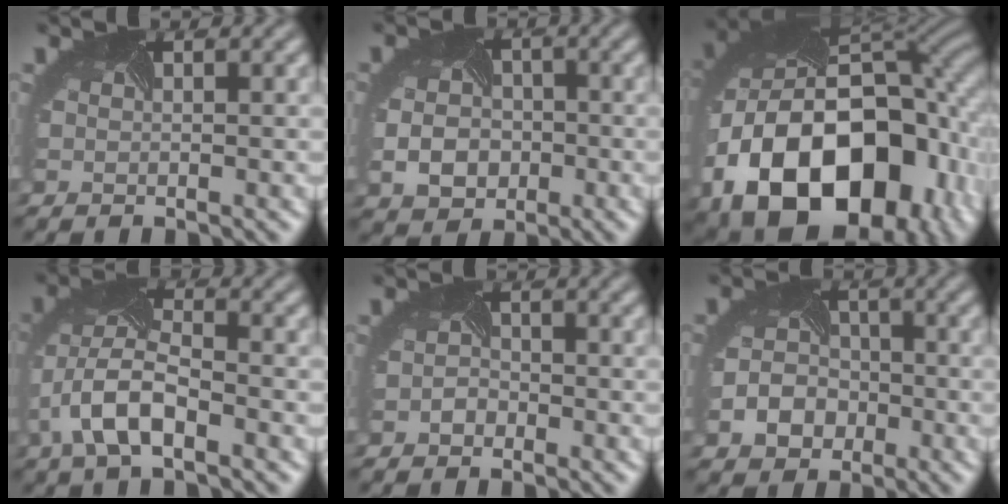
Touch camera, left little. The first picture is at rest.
{"total": 3.7, "force": [-0.9, 3.2, 1.6], "torque": [-0.042, -0.005, -0.020]}
{"total": 19.5, "force": [-6.3, 13.8, 12.3], "torque": [-0.243, -0.041, -0.072]}
{"total": 5.9, "force": [-2.4, 2.9, 4.6], "torque": [-0.112, 0.009, -0.054]}
{"total": 1.0, "force": [-0.7, 0.5, -0.4], "torque": [-0.005, 0.004, -0.019]}
{"total": 3.4, "force": [-1.5, 2.9, 0.9], "torque": [-0.019, 0.003, -0.033]}